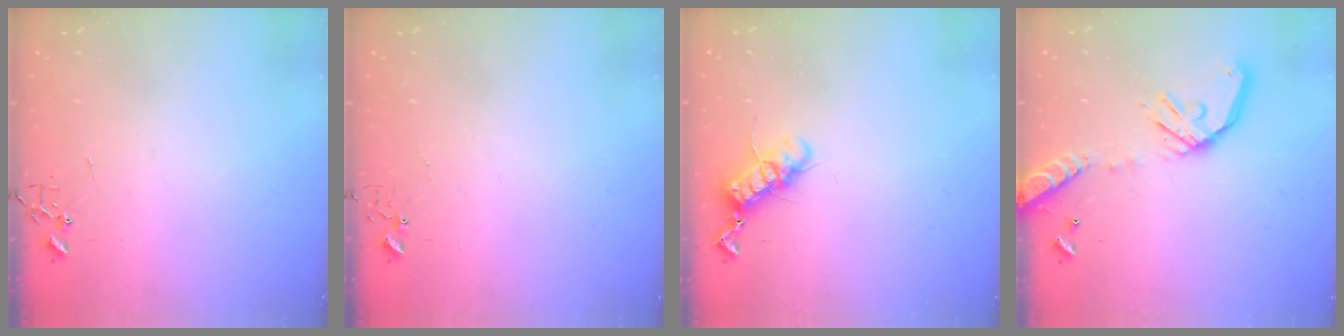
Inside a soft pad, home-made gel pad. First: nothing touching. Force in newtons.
{"total": 5.0, "press": 5.0, "slide": 0.3}
{"total": 11.7, "press": 11.7, "slide": 0.9}
{"total": 15.4, "press": 15.1, "slide": 2.8}